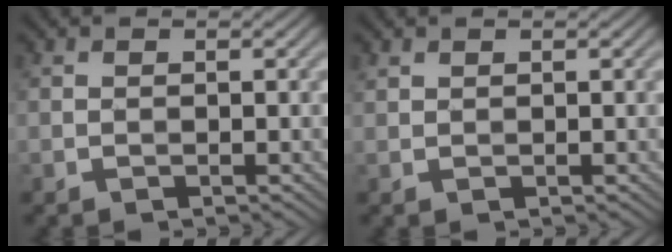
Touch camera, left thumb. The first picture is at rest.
{"total": 0.7, "force": [0.6, 0.3, 0.2], "torque": [-0.009, 0.000, 0.015]}